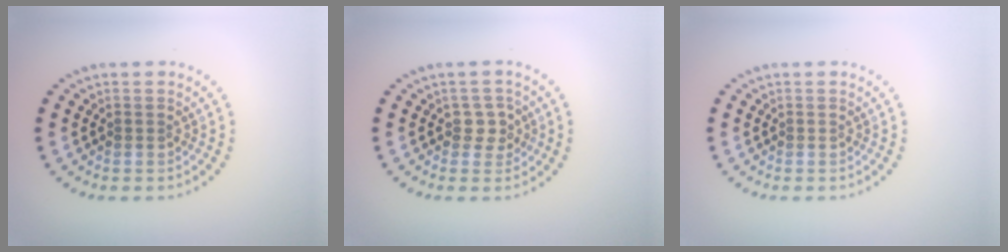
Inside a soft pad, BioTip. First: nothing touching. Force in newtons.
{"total": 1.7, "press": 1.5, "slide": 0.8}
{"total": 0.0}